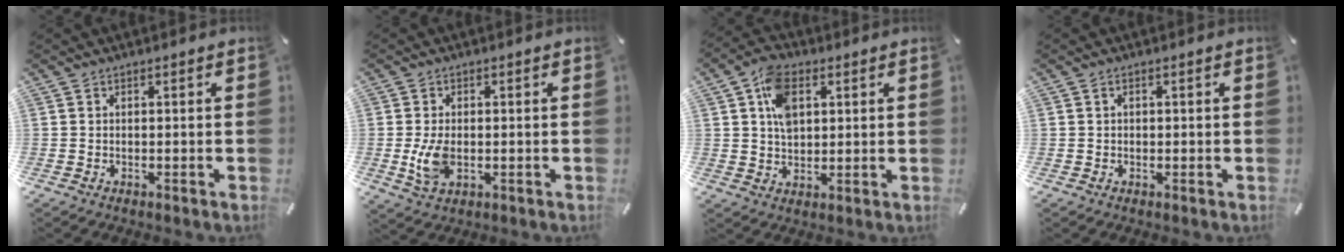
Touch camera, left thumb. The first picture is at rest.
{"total": 6.8, "force": [-0.7, 4.3, 5.2], "torque": [-0.113, -0.007, -0.014]}
{"total": 8.9, "force": [2.7, 6.4, 5.6], "torque": [-0.102, 0.003, 0.049]}
{"total": 0.8, "force": [0.1, 0.6, 0.5], "torque": [-0.010, 0.004, 0.001]}